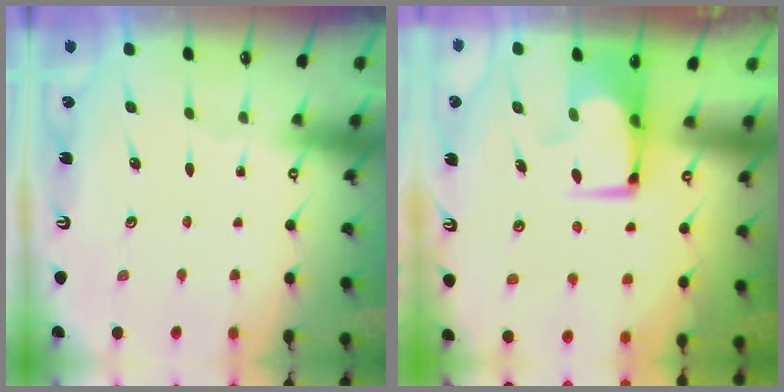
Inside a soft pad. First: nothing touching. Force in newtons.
{"total": 0.7, "press": 0.5, "slide": 0.4}